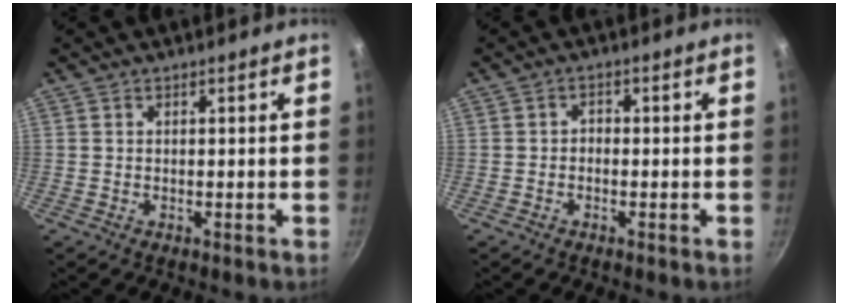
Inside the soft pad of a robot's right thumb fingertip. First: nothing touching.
{"total": 1.5, "force": [-0.5, 1.2, 0.8], "torque": [-0.011, 0.009, -0.013]}